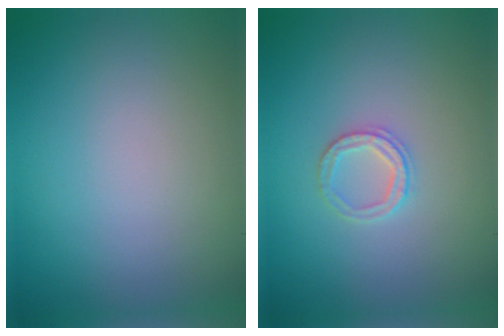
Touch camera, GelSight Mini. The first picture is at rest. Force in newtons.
{"total": 1.9, "press": 1.8, "slide": 0.4}